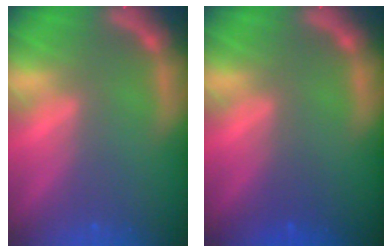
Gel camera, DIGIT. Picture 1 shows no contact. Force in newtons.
{"total": 1.0}